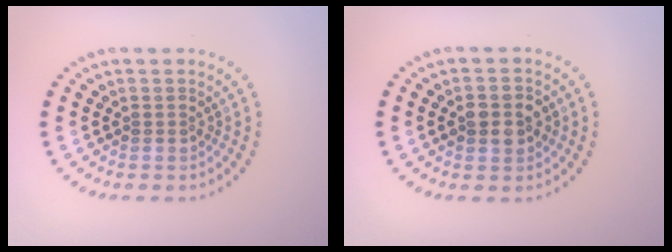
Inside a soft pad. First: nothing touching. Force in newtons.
{"total": 2.9, "press": 2.9, "slide": 0.0}